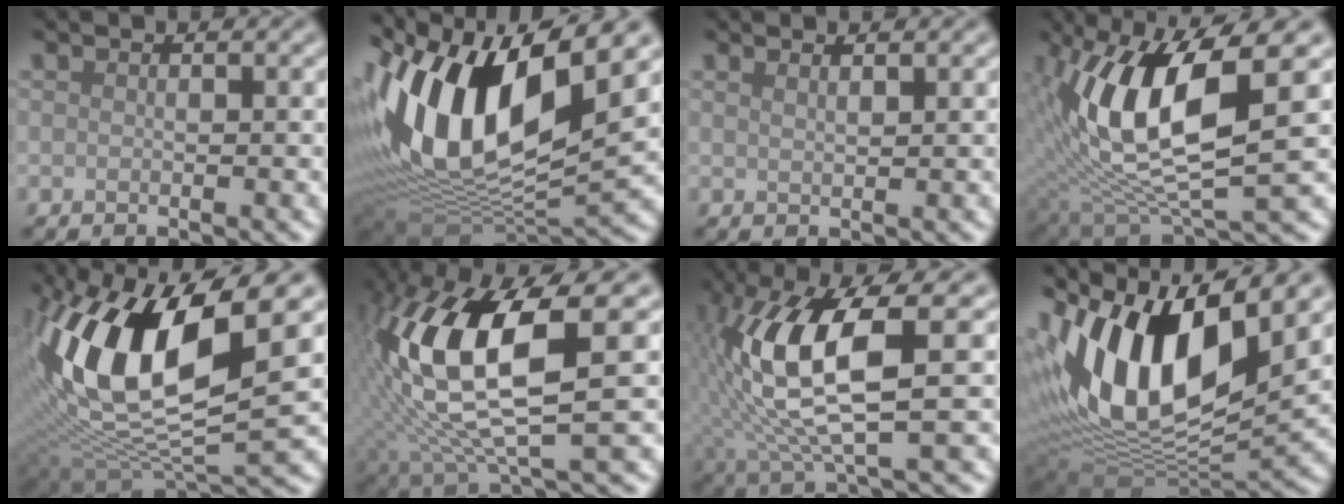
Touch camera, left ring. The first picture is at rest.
{"total": 14.9, "force": [3.6, 7.0, 12.6], "torque": [-0.249, 0.008, 0.054]}
{"total": 1.2, "force": [0.9, 0.3, 0.6], "torque": [-0.006, 0.002, 0.009]}
{"total": 11.1, "force": [1.7, 3.9, 10.2], "torque": [-0.207, -0.002, 0.031]}
{"total": 14.0, "force": [2.9, 6.0, 12.3], "torque": [-0.246, 0.001, 0.049]}
{"total": 12.3, "force": [1.7, 4.1, 11.5], "torque": [-0.246, -0.005, 0.036]}
{"total": 9.8, "force": [1.0, 3.1, 9.3], "torque": [-0.194, -0.002, 0.022]}
{"total": 14.3, "force": [4.3, 7.2, 11.5], "torque": [-0.217, 0.004, 0.072]}